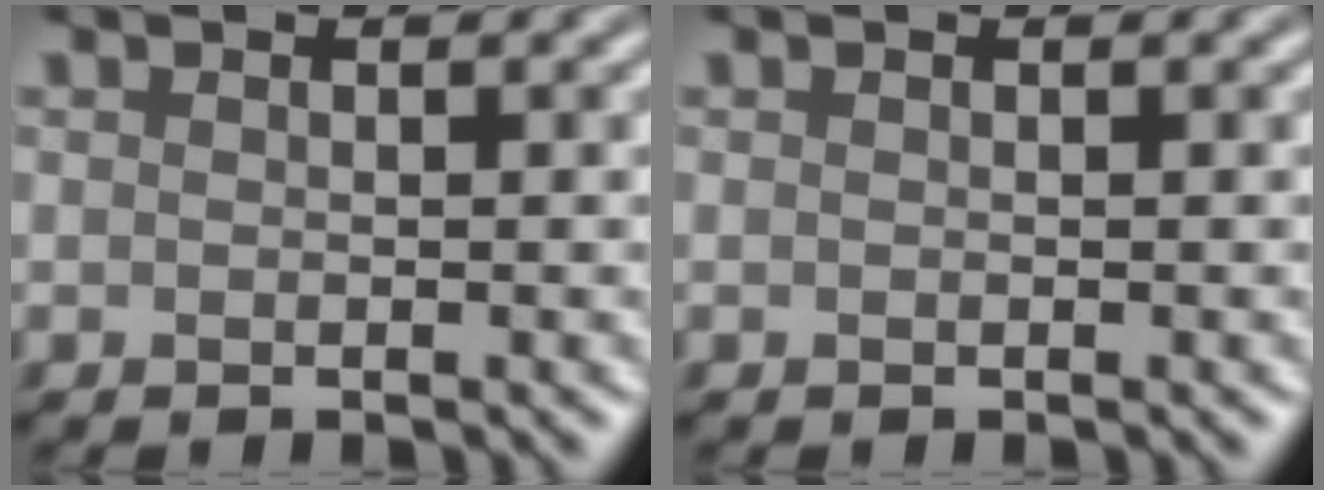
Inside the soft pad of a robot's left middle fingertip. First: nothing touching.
{"total": 0.0}